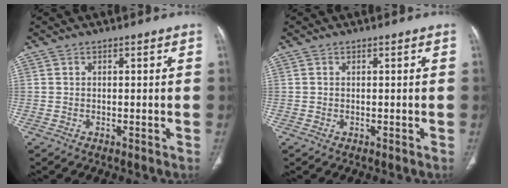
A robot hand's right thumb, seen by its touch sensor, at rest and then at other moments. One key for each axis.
{"total": 0.0}